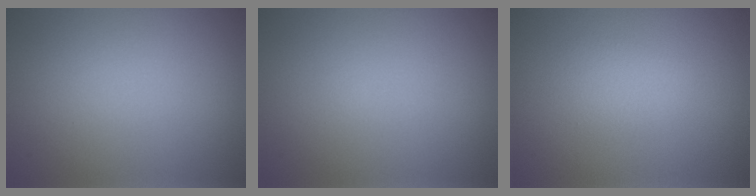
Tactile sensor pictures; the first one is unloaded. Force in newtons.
{"total": 0.0}
{"total": 1.4, "press": 1.4, "slide": 0.1}